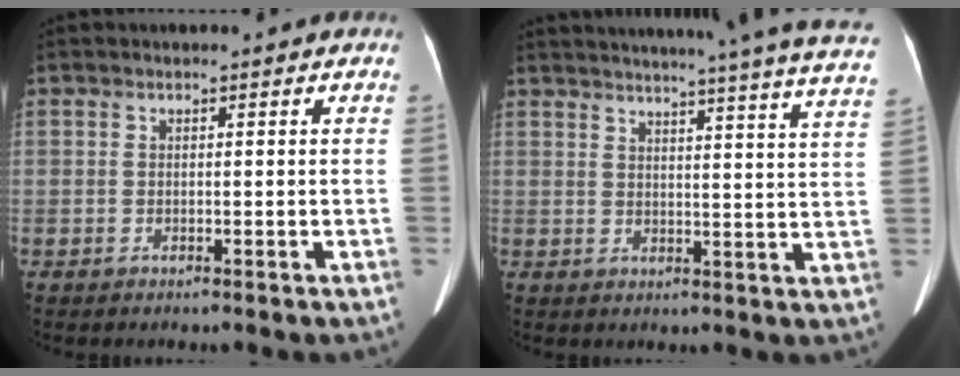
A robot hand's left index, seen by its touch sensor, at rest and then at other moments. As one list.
[{"total": 29.1, "force": [26.5, -0.5, 12.0], "torque": [-0.182, -0.065, 0.309]}]